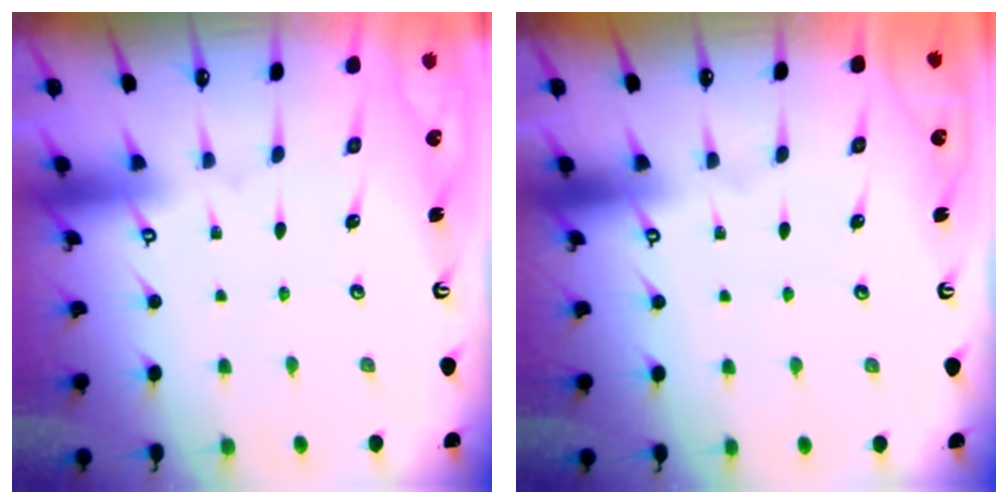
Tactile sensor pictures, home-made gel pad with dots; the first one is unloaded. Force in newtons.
{"total": 0.0}